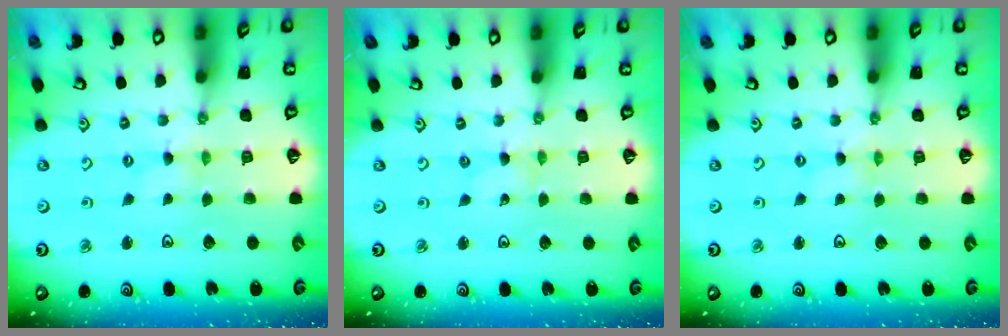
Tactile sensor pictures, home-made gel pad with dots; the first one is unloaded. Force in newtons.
{"total": 0.0}
{"total": 0.0}